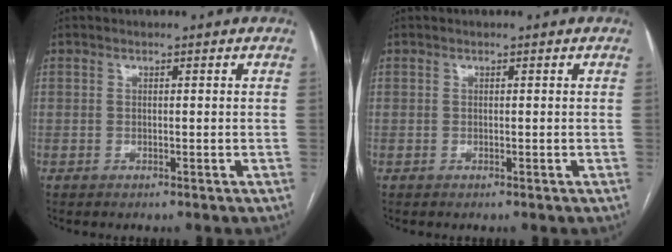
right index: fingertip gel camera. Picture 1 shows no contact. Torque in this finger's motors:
{"motor_torque": [0.00, 0.00, 0.00, 0.01]}